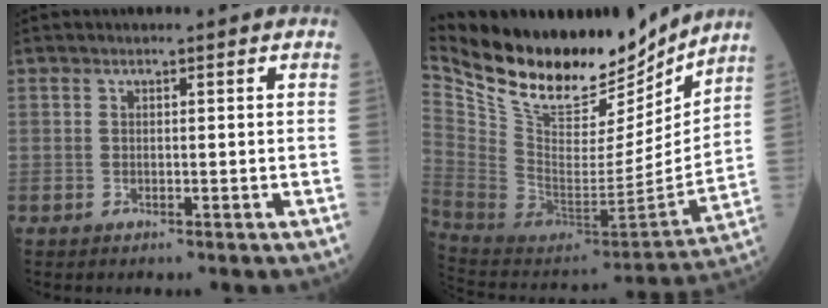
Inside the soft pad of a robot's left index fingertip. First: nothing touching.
{"total": 25.0, "force": [20.5, 8.6, 11.5], "torque": [-0.226, -0.026, 0.344]}